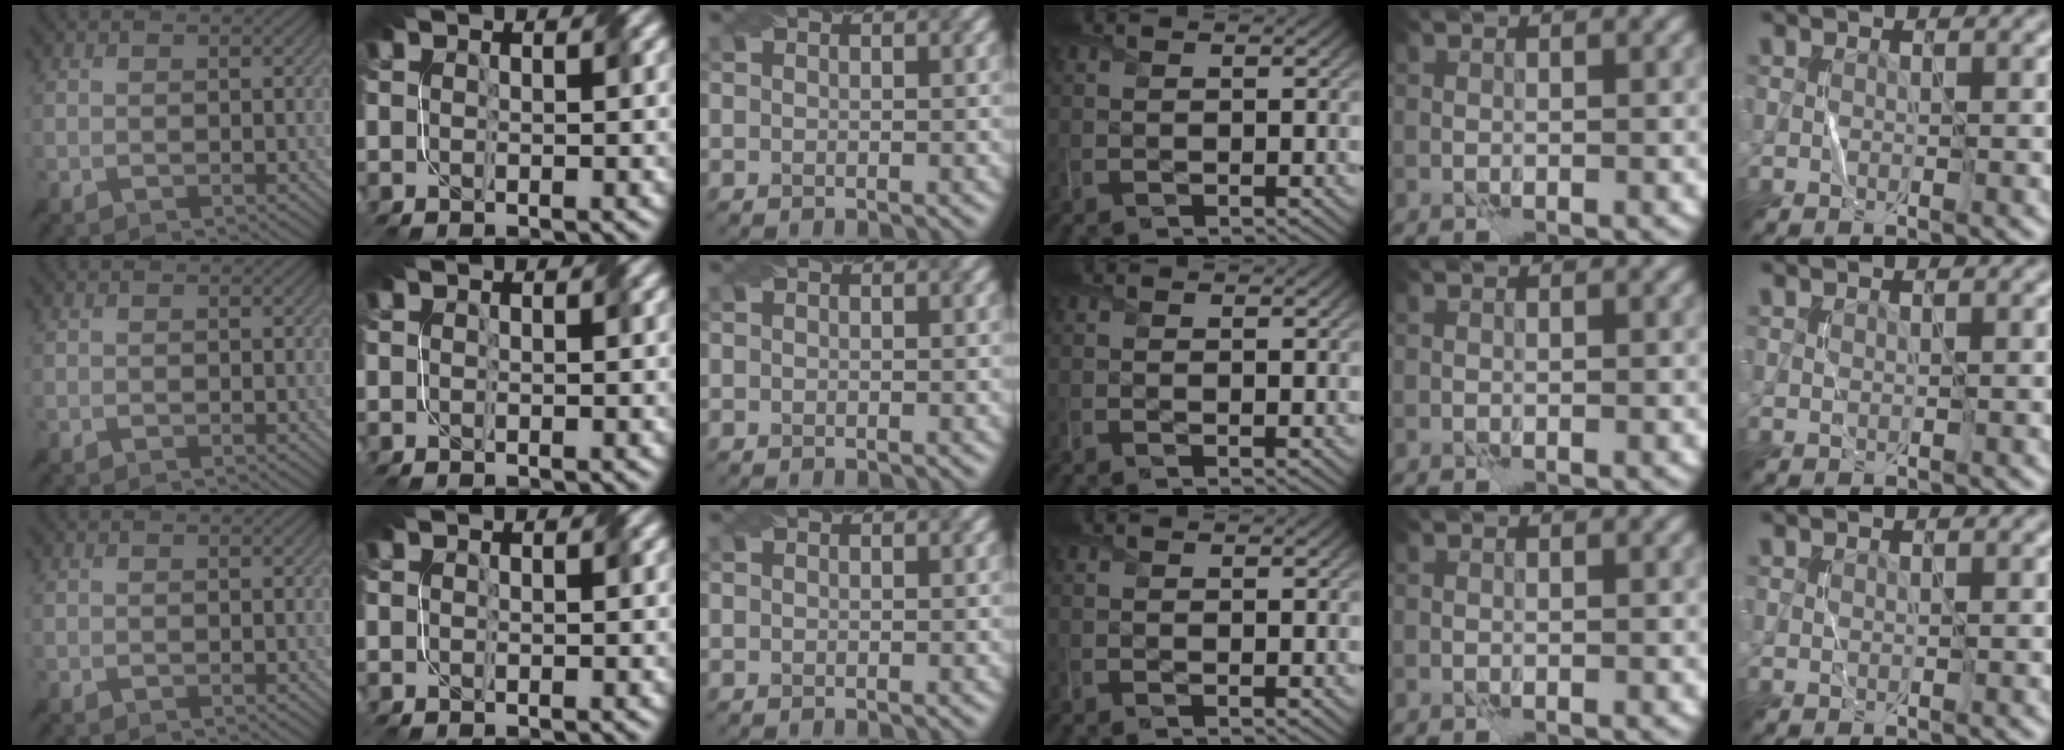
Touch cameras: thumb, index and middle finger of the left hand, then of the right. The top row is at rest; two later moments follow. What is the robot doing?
{"motion": "fold", "object": "file"}